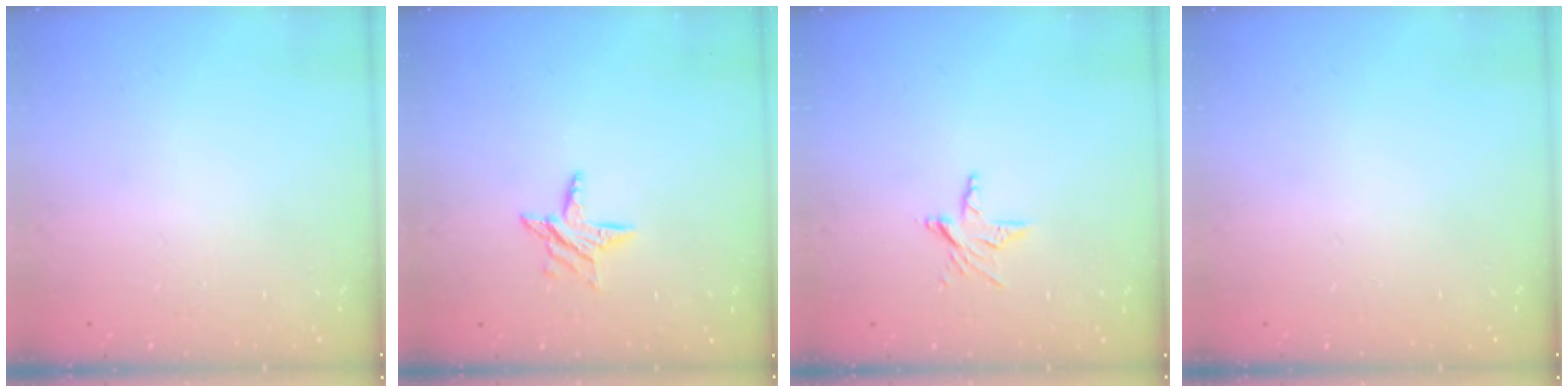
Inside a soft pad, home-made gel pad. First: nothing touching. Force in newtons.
{"total": 6.1, "press": 6.0, "slide": 0.6}
{"total": 5.1, "press": 5.0, "slide": 0.5}
{"total": 0.0}